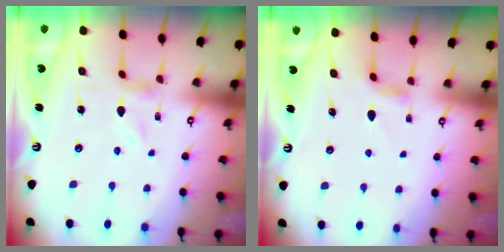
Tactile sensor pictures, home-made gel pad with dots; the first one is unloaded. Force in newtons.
{"total": 3.5, "press": 3.4, "slide": 0.6}